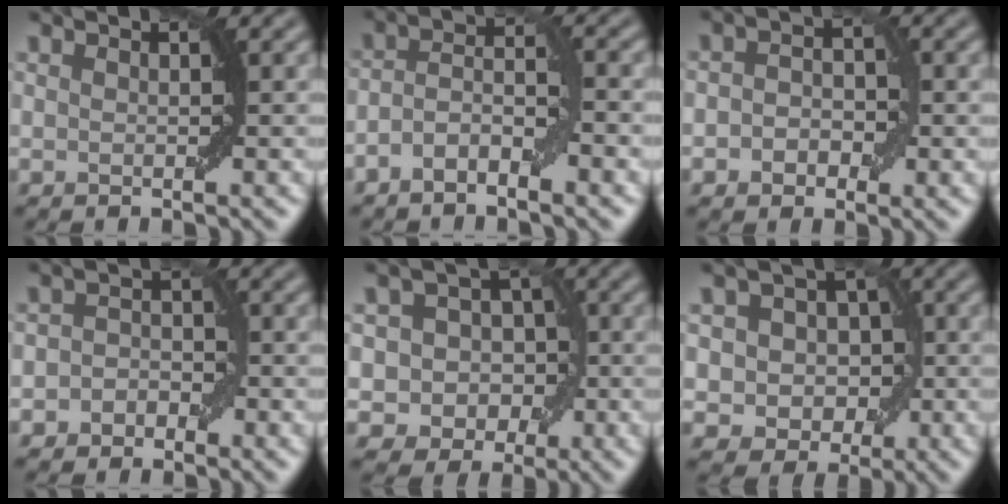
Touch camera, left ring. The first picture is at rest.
{"total": 3.7, "force": [-1.9, 1.3, 2.9], "torque": [-0.055, 0.010, -0.039]}
{"total": 2.8, "force": [-0.6, 2.0, 1.7], "torque": [-0.025, 0.003, -0.016]}
{"total": 2.2, "force": [-1.1, 1.8, 0.7], "torque": [0.009, 0.006, -0.028]}
{"total": 5.9, "force": [-0.6, 5.3, 2.4], "torque": [-0.009, 0.022, -0.033]}
{"total": 5.4, "force": [0.6, 4.7, 2.7], "torque": [-0.018, 0.019, -0.014]}